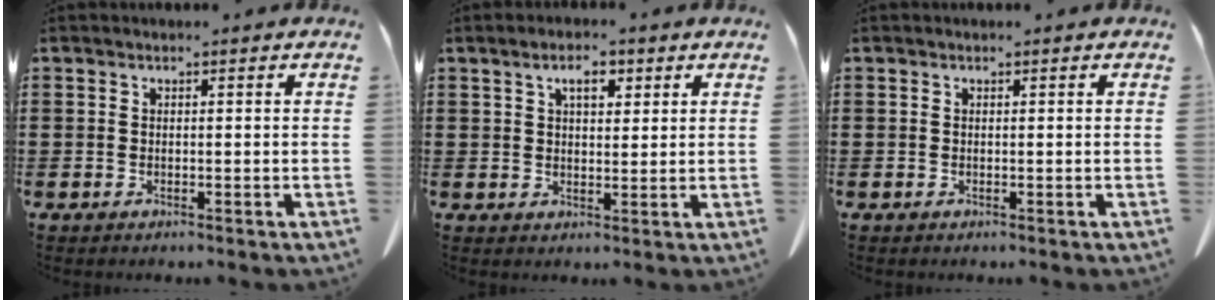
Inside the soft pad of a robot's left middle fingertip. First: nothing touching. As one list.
[{"total": 4.0, "force": [2.2, 1.8, 2.9], "torque": [-0.047, 0.004, 0.032]}, {"total": 0.0}]